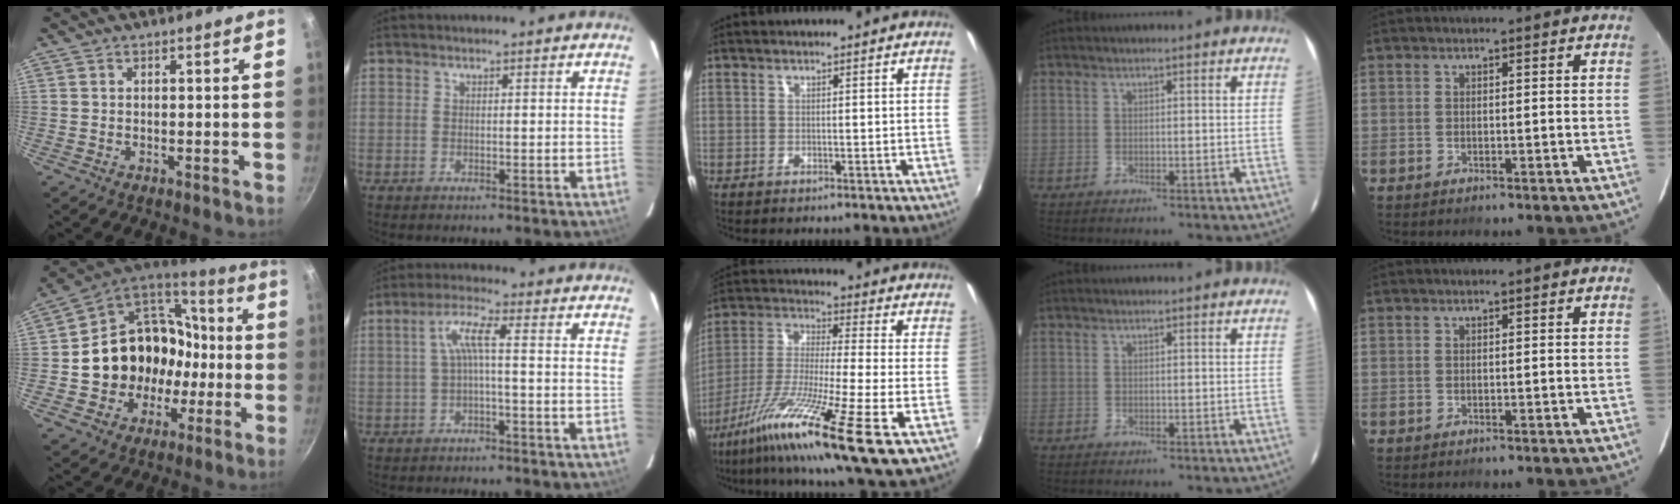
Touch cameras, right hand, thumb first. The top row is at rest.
{"thumb": {"total": 21.0, "force": [-2.6, 18.1, 10.2], "torque": [-0.140, 0.057, -0.024]}, "index": {"total": 4.3, "force": [-0.8, 0.1, 4.2], "torque": [-0.089, 0.007, -0.013]}, "middle": {"total": 16.5, "force": [-8.5, 0.1, 14.2], "torque": [-0.280, -0.035, -0.165]}}